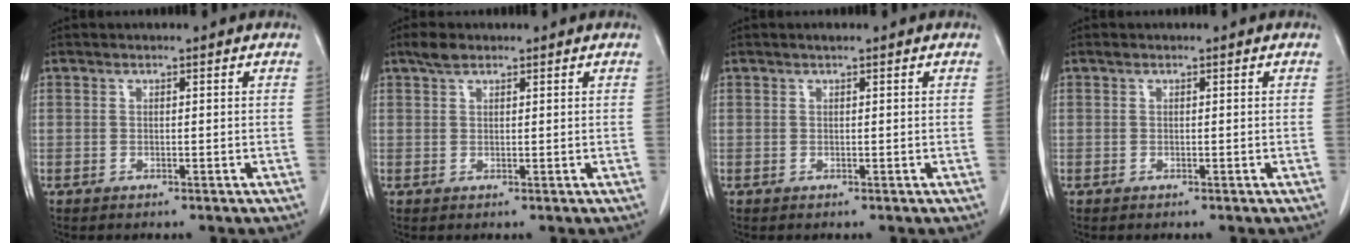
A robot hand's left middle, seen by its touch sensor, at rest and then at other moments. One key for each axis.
{"total": 2.0, "fx": 1.6, "fy": 0.8, "fz": 1.0, "tx": -0.025, "ty": 0.007, "tz": 0.029}
{"total": 0.6, "fx": 0.4, "fy": 0.0, "fz": 0.4, "tx": -0.012, "ty": 0.001, "tz": 0.008}
{"total": 0.0}